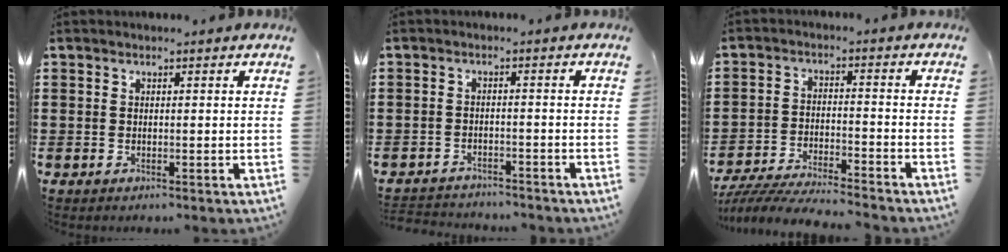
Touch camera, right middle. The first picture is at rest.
{"total": 2.3, "force": [-2.3, 0.3, -0.1], "torque": [-0.005, 0.000, -0.050]}
{"total": 5.9, "force": [-5.7, 0.2, 1.5], "torque": [-0.034, -0.002, -0.114]}